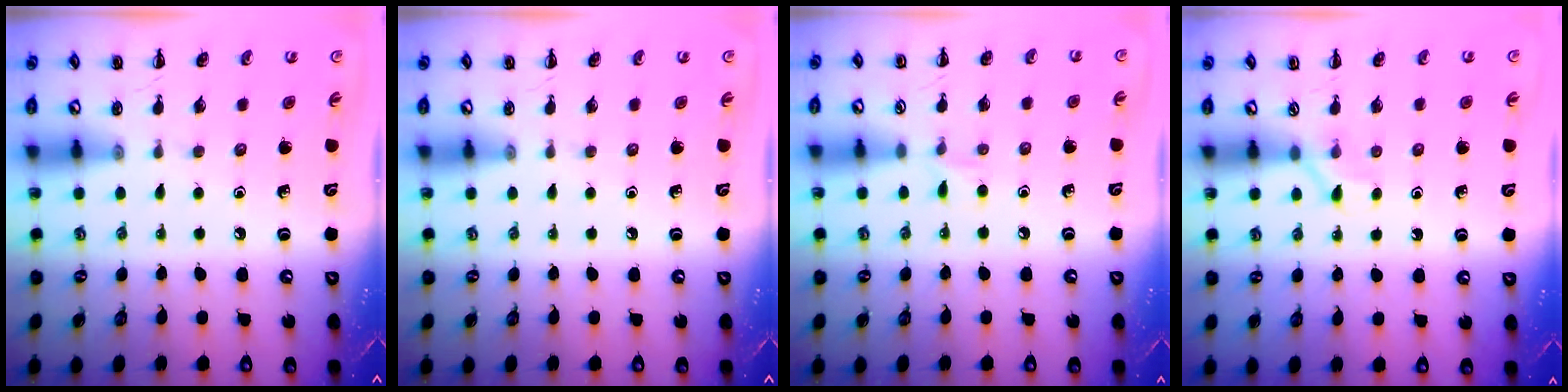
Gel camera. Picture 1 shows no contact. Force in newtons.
{"total": 0.0}
{"total": 4.7, "press": 4.4, "slide": 1.6}
{"total": 2.6, "press": 2.5, "slide": 0.9}